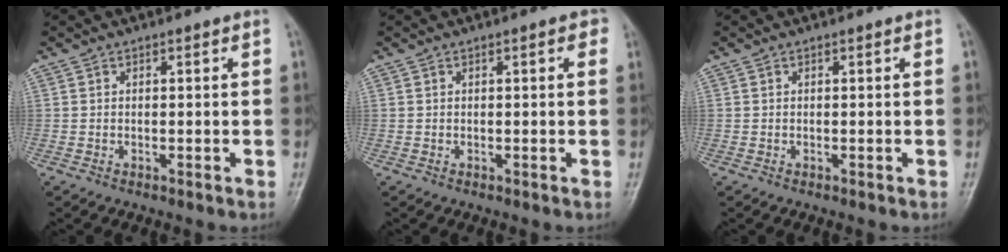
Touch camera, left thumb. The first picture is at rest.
{"total": 1.5, "force": [0.4, 0.6, 1.3], "torque": [-0.012, 0.003, 0.002]}
{"total": 0.0}